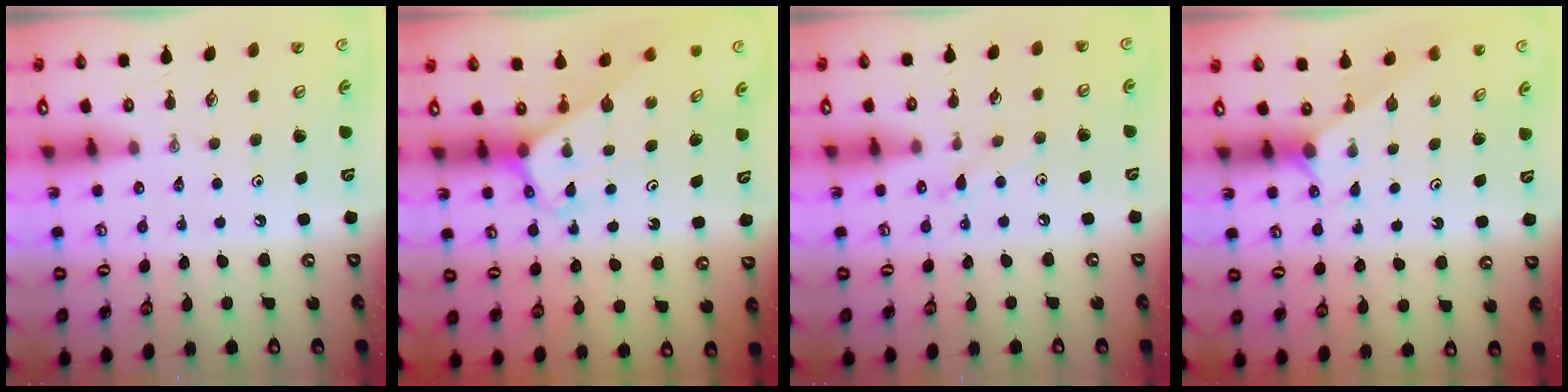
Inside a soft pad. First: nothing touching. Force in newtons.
{"total": 3.1, "press": 3.1, "slide": 0.2}
{"total": 6.3, "press": 6.3, "slide": 0.6}
{"total": 0.9, "press": 0.9, "slide": 0.2}